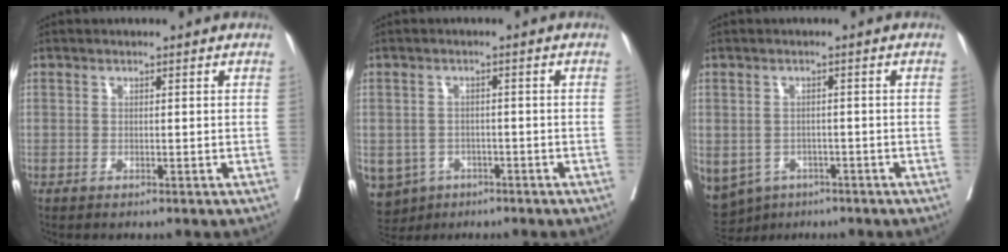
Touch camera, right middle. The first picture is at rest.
{"total": 5.5, "force": [-3.3, 4.3, 0.2], "torque": [-0.014, 0.001, -0.049]}
{"total": 11.9, "force": [-6.6, 9.1, 3.7], "torque": [-0.134, -0.008, -0.084]}